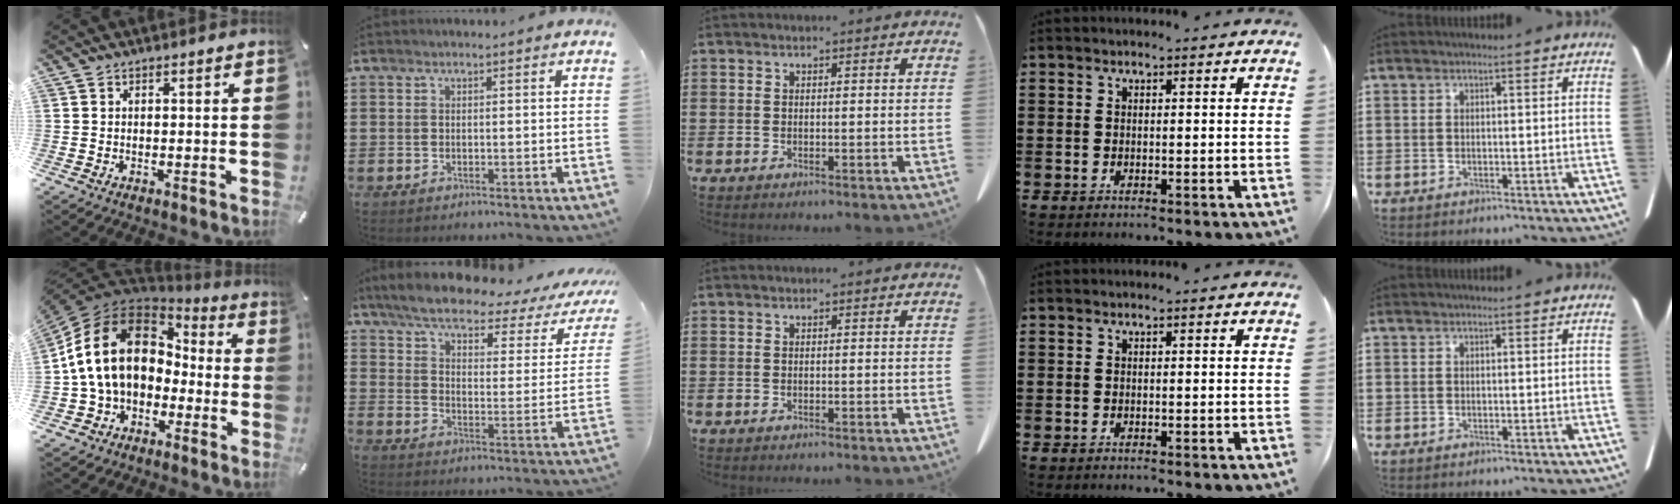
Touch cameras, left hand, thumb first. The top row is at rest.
{"thumb": {"total": 18.4, "force": [1.8, 14.0, 11.9], "torque": [-0.248, 0.015, 0.028]}, "index": {"total": 5.8, "force": [4.6, 1.1, 3.4], "torque": [-0.089, -0.025, 0.075]}}